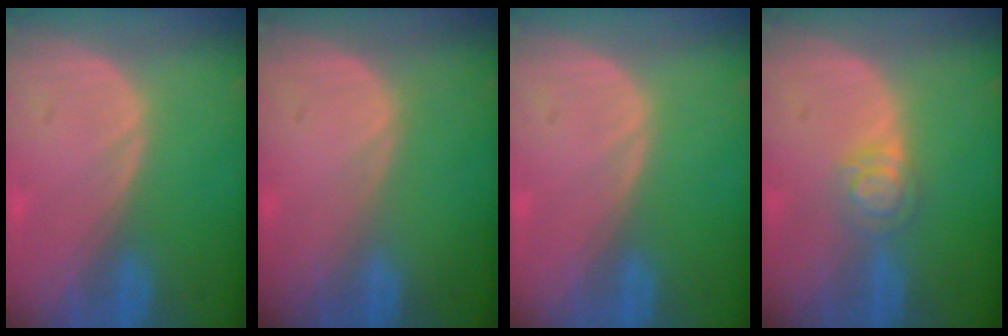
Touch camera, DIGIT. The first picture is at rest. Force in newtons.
{"total": 0.0}
{"total": 0.0}
{"total": 4.0, "press": 3.6, "slide": 1.8}